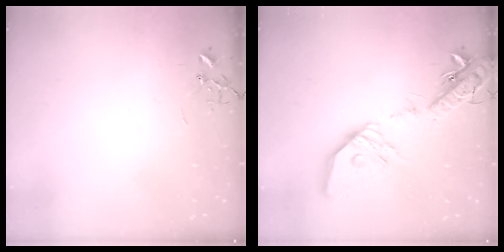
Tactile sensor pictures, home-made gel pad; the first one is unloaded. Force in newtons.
{"total": 23.6, "press": 23.3, "slide": 3.8}